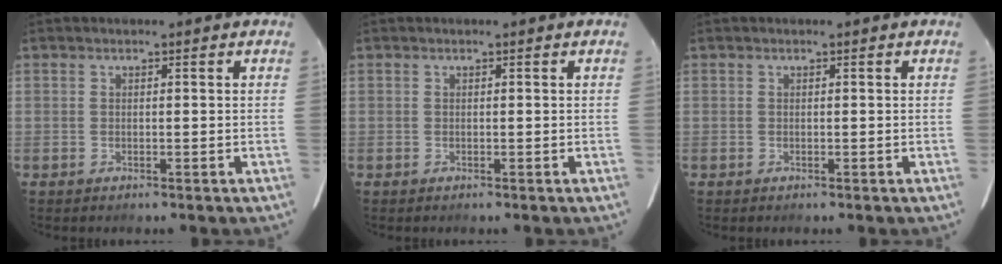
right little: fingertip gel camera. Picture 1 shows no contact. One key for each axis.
{"total": 0.0}
{"total": 0.0}